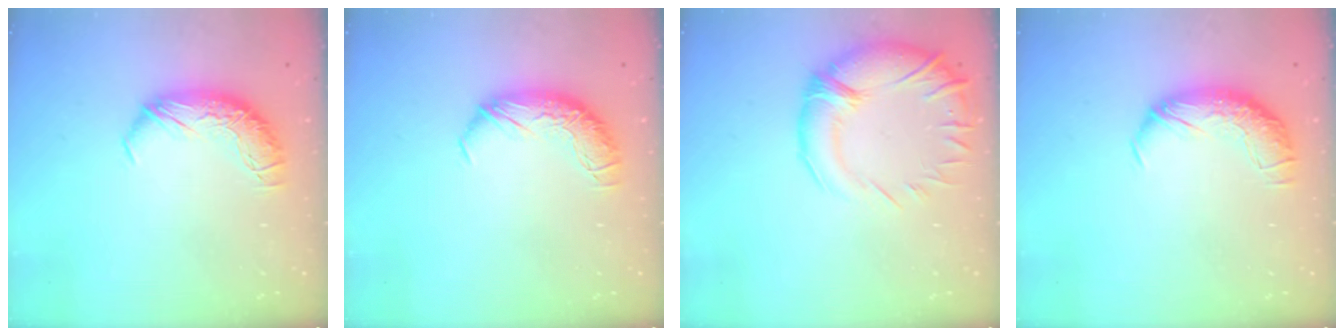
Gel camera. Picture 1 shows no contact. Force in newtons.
{"total": 0.0}
{"total": 4.6, "press": 3.2, "slide": 3.4}
{"total": 1.7, "press": 0.6, "slide": 1.6}